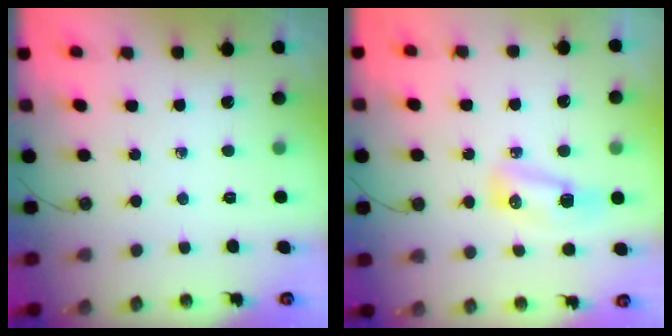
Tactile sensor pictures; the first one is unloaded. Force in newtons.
{"total": 8.6, "press": 8.3, "slide": 2.2}